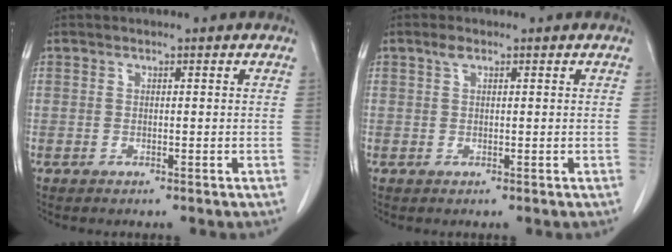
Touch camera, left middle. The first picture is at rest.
{"total": 1.2, "force": [0.7, 0.4, 0.8], "torque": [-0.017, 0.007, 0.013]}